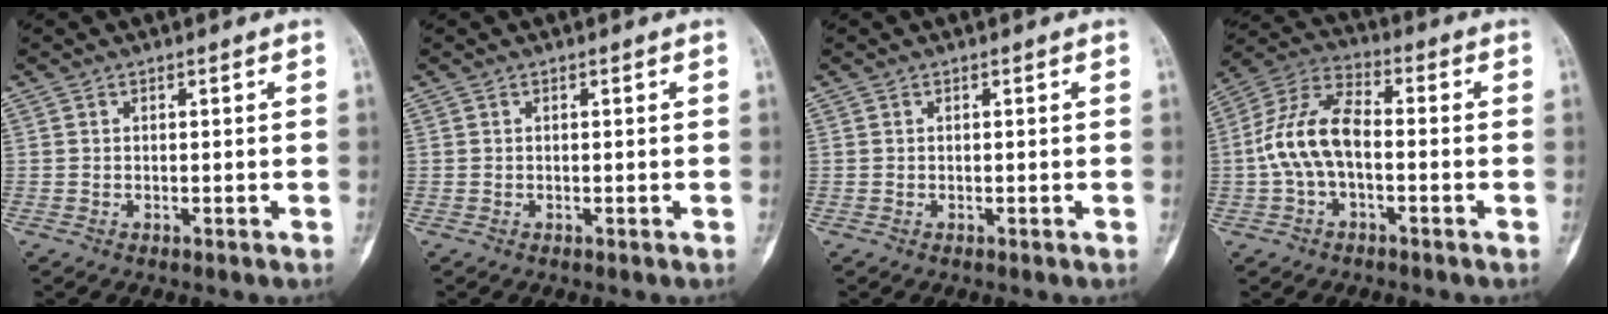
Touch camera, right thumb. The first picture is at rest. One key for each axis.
{"total": 0.0}
{"total": 0.0}
{"total": 11.4, "fx": -1.3, "fy": 6.1, "fz": 9.5, "tx": -0.194, "ty": 0.038, "tz": -0.034}